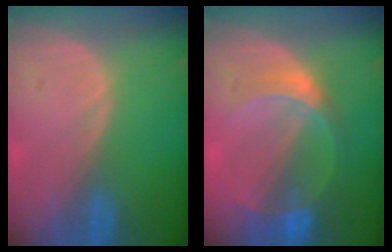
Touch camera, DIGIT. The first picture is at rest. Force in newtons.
{"total": 6.8, "press": 6.0, "slide": 3.2}